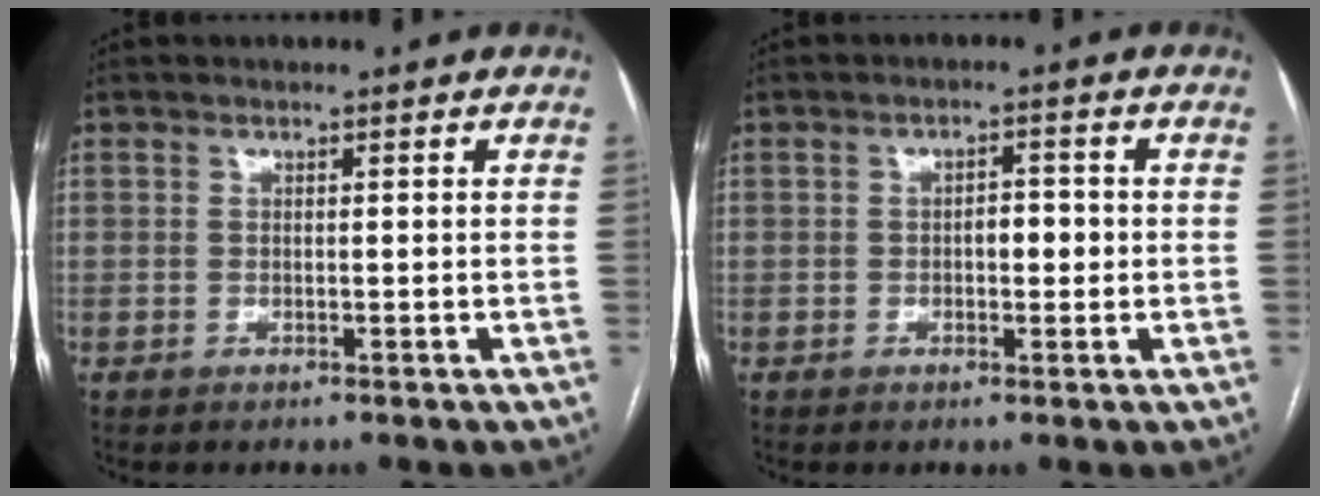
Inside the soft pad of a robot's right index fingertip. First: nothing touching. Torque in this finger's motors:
{"motor_torque": [0.45, 0.12, 0.18, 0.03]}